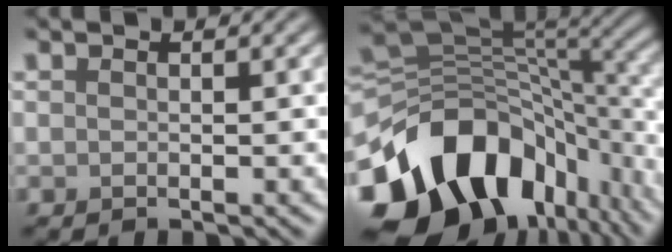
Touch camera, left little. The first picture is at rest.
{"total": 15.6, "force": [-7.6, 10.2, 9.0], "torque": [-0.183, 0.002, -0.123]}